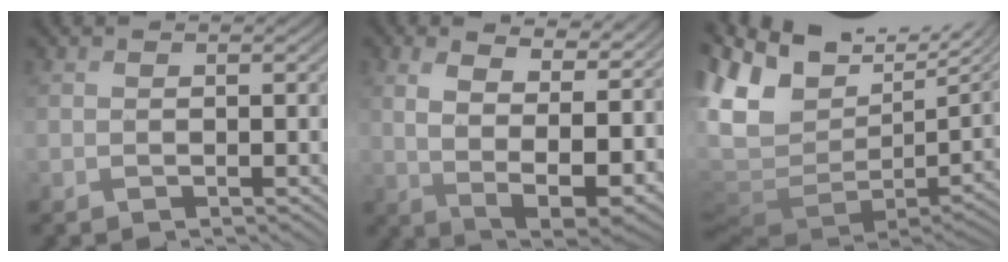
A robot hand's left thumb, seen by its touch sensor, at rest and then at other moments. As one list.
[{"total": 13.7, "force": [5.1, 7.0, 10.6], "torque": [-0.185, -0.003, 0.086]}, {"total": 14.1, "force": [3.0, 8.3, 11.1], "torque": [-0.232, -0.011, 0.094]}]